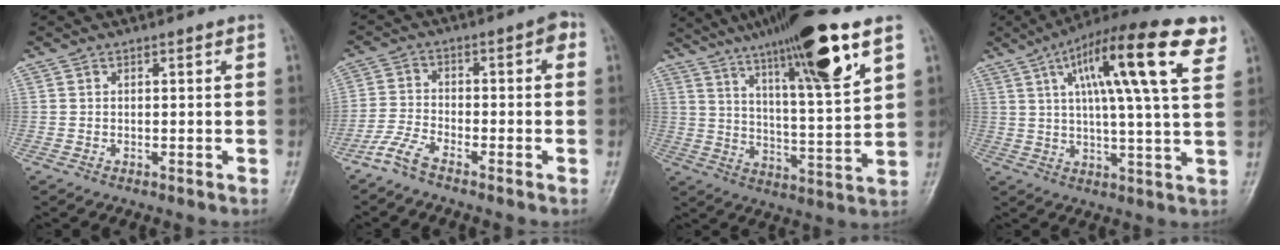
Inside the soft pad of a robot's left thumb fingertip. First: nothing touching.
{"total": 6.1, "force": [-3.6, 1.8, 4.6], "torque": [-0.083, 0.038, -0.074]}
{"total": 19.6, "force": [11.5, 2.5, 15.6], "torque": [-0.238, -0.047, 0.191]}
{"total": 20.1, "force": [8.8, 4.1, 17.7], "torque": [-0.260, 0.003, 0.130]}